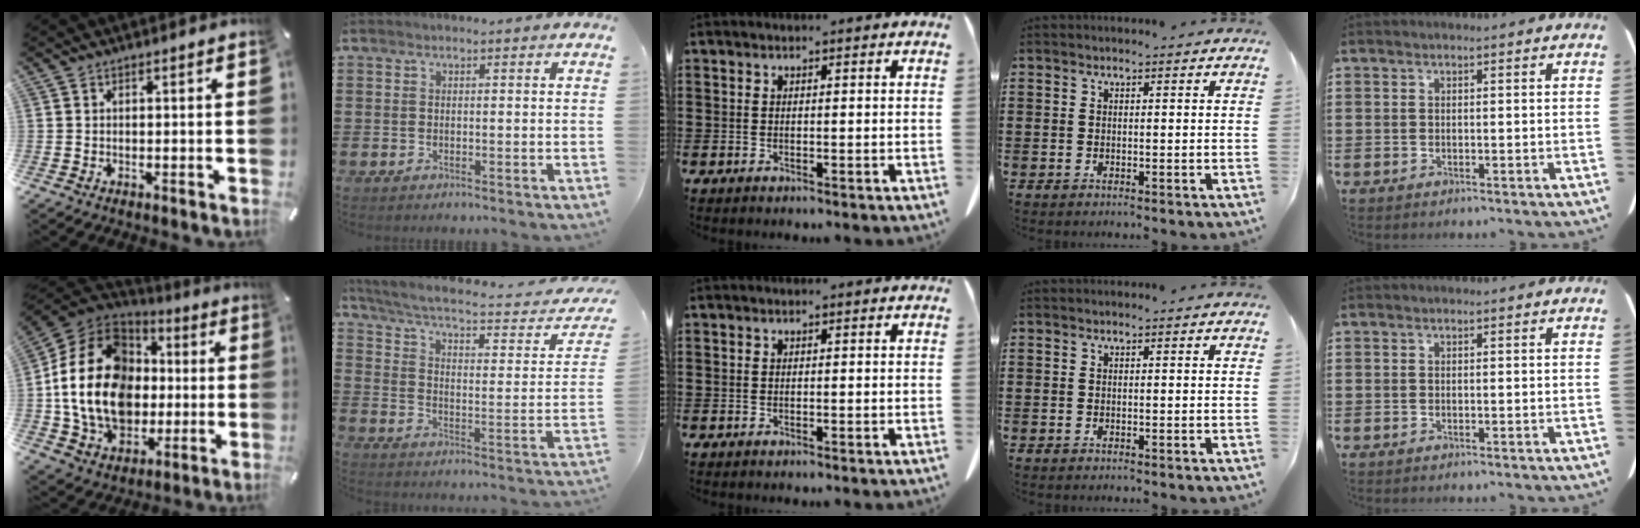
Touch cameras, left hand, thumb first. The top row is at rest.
{"thumb": {"total": 22.6, "force": [-1.3, 17.6, 14.2], "torque": [-0.296, 0.015, -0.014]}, "index": {"total": 5.4, "force": [4.2, 0.6, 3.3], "torque": [-0.085, -0.038, 0.066]}}